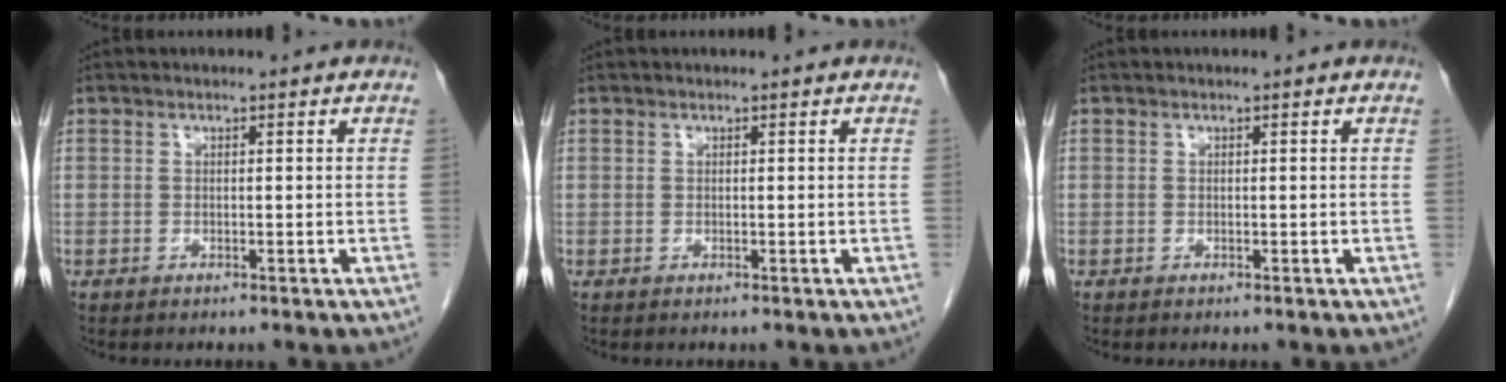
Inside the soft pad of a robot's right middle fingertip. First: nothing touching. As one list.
[{"total": 0.0}, {"total": 0.0}]